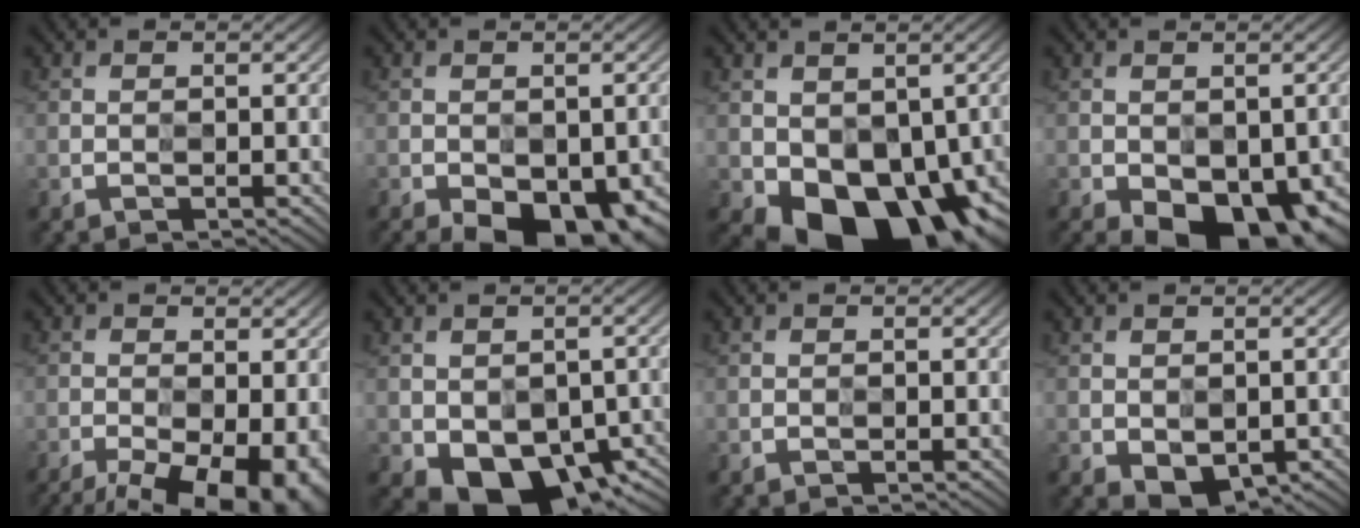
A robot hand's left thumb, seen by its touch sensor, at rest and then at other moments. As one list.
[{"total": 7.8, "force": [-4.8, 3.5, 5.0], "torque": [-0.082, -0.017, -0.070]}, {"total": 10.9, "force": [-2.8, 7.4, 7.5], "torque": [-0.125, -0.028, -0.036]}, {"total": 8.2, "force": [-4.5, 4.2, 5.5], "torque": [-0.085, -0.017, -0.067]}, {"total": 15.0, "force": [-9.2, 6.3, 10.0], "torque": [-0.168, -0.035, -0.117]}, {"total": 7.4, "force": [-3.4, 4.8, 4.5], "torque": [-0.077, -0.020, -0.043]}, {"total": 0.0}, {"total": 2.4, "force": [-0.8, 1.7, 1.4], "torque": [-0.028, -0.003, -0.012]}]